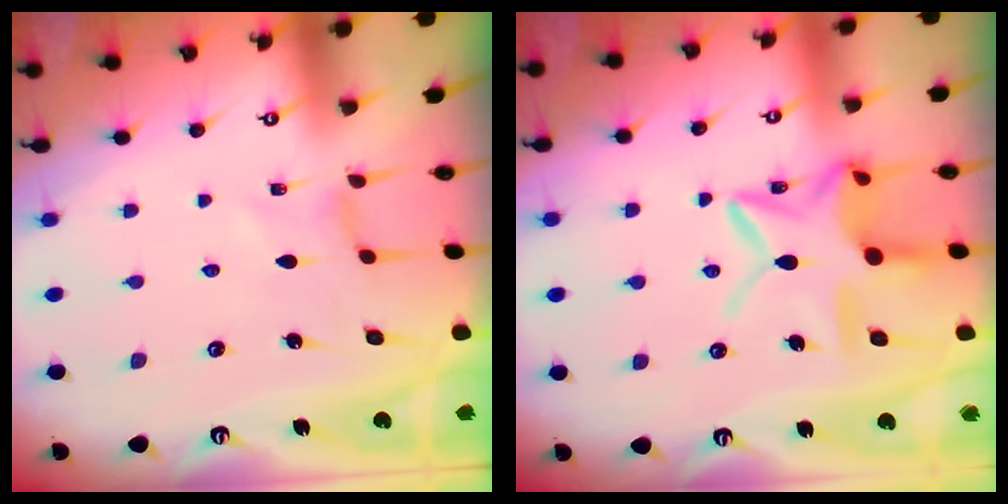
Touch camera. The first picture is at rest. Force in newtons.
{"total": 13.9, "press": 13.8, "slide": 1.0}